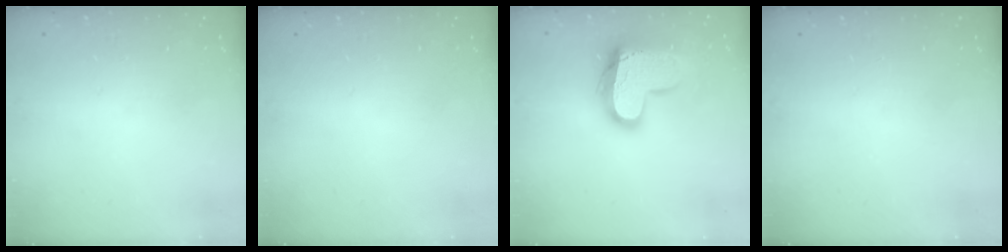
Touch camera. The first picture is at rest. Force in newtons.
{"total": 0.0}
{"total": 16.2, "press": 16.1, "slide": 1.4}
{"total": 0.0}